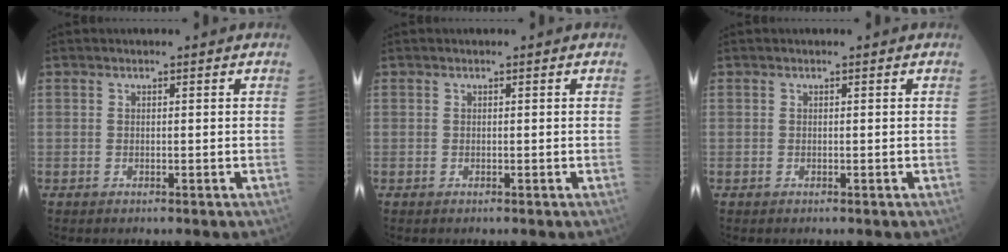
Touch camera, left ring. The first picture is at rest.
{"total": 0.0}
{"total": 0.0}